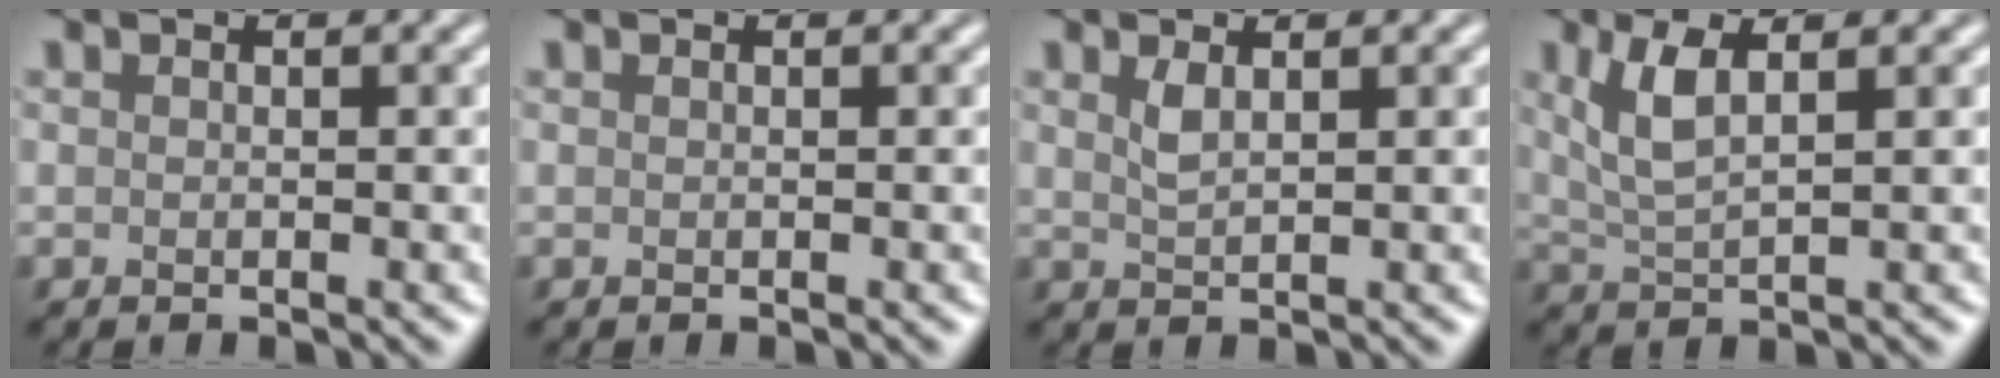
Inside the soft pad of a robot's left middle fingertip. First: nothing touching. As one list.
[{"total": 0.0}, {"total": 1.4, "force": [0.8, 0.5, 1.1], "torque": [-0.026, -0.001, 0.018]}, {"total": 3.5, "force": [1.5, 1.1, 3.0], "torque": [-0.068, -0.002, 0.034]}]